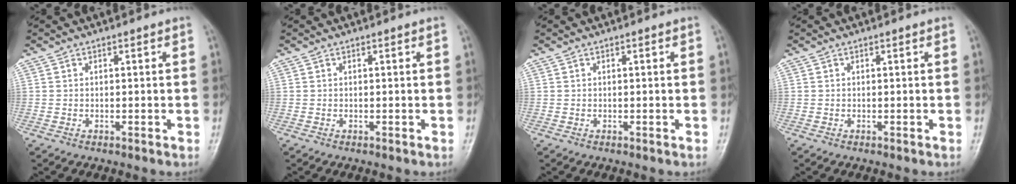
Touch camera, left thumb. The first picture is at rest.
{"total": 0.0}
{"total": 0.0}
{"total": 0.0}